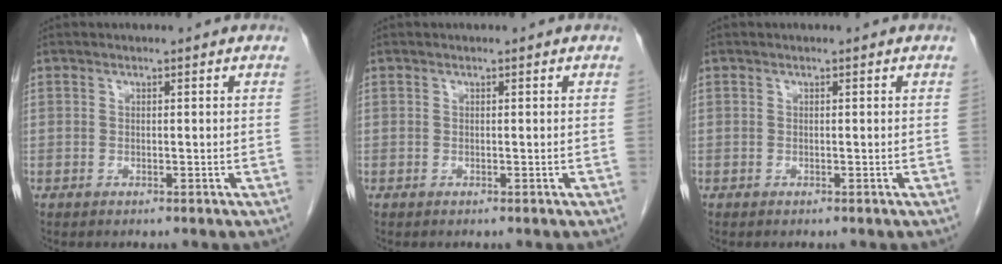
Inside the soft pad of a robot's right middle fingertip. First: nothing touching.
{"total": 0.0}
{"total": 0.0}